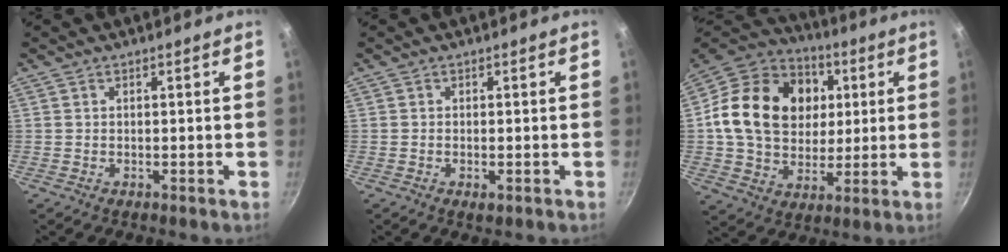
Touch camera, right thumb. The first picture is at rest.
{"total": 1.2, "force": [-0.4, 0.4, 1.0], "torque": [-0.020, -0.003, -0.006]}
{"total": 23.1, "force": [4.2, 18.0, 13.9], "torque": [-0.221, 0.012, 0.072]}